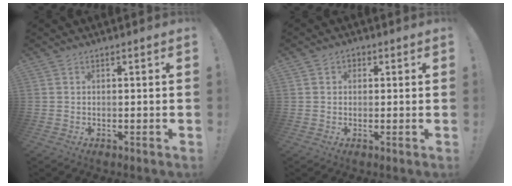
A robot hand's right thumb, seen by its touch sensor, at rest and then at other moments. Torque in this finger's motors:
{"motor_torque": [-0.45, 0.01, 0.06, -0.02, 0.09]}